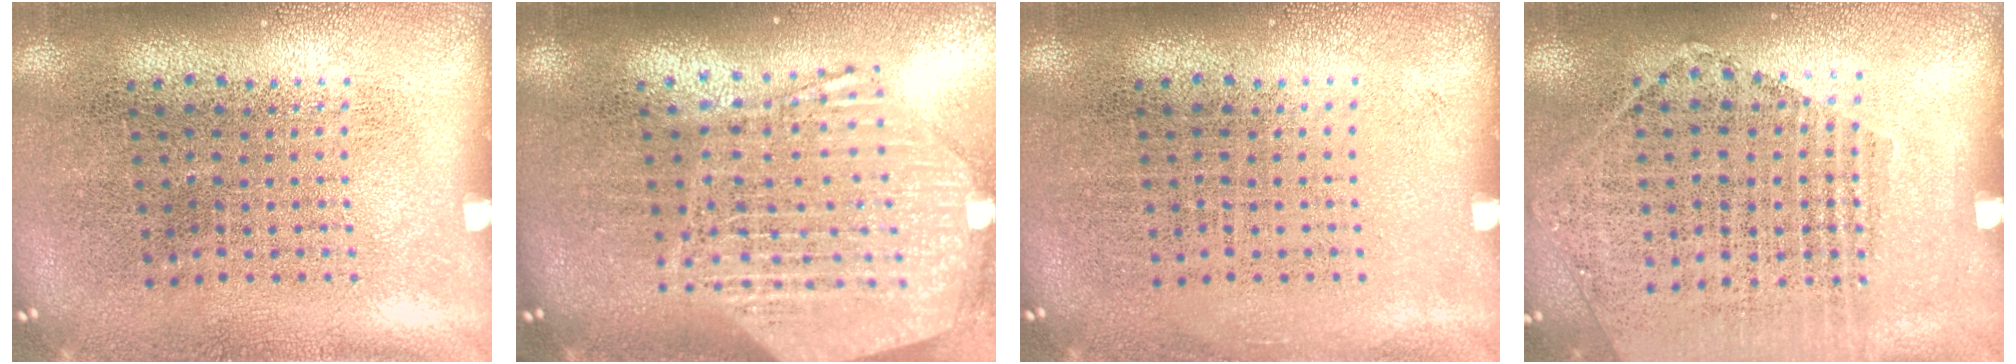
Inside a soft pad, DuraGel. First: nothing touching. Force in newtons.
{"total": 3.0, "press": 2.4, "slide": 1.8}
{"total": 0.0}
{"total": 1.2, "press": 1.1, "slide": 0.5}